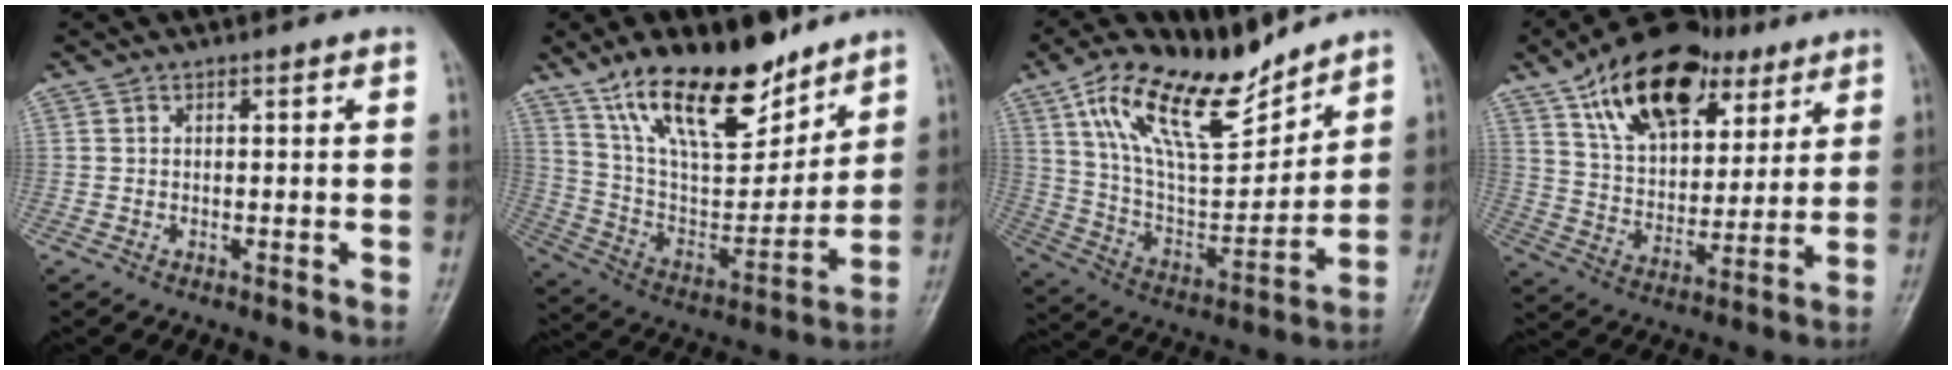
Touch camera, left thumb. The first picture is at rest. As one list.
[{"total": 22.1, "force": [14.9, 9.3, 13.5], "torque": [-0.184, -0.070, 0.269]}, {"total": 20.7, "force": [13.8, 8.2, 13.0], "torque": [-0.190, -0.058, 0.258]}, {"total": 22.0, "force": [11.9, 12.5, 13.7], "torque": [-0.187, -0.022, 0.204]}]